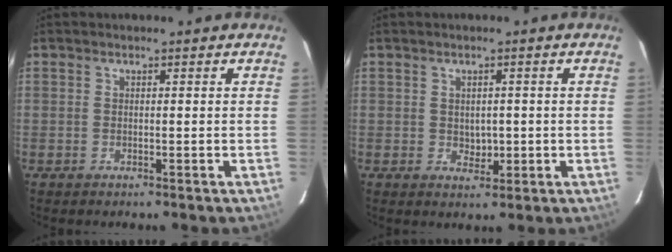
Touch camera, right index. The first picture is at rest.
{"total": 2.5, "force": [-0.1, 1.8, 1.7], "torque": [-0.022, 0.000, 0.005]}